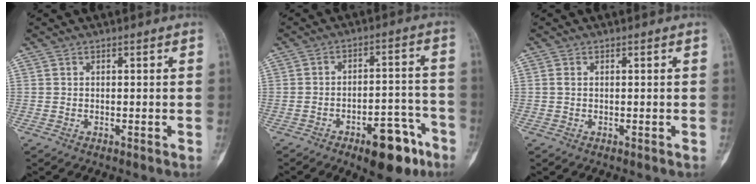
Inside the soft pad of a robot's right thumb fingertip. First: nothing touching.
{"total": 11.8, "force": [-7.0, 5.0, 8.1], "torque": [-0.081, 0.049, -0.099]}
{"total": 0.6, "force": [0.1, 0.4, 0.4], "torque": [-0.010, 0.000, 0.000]}